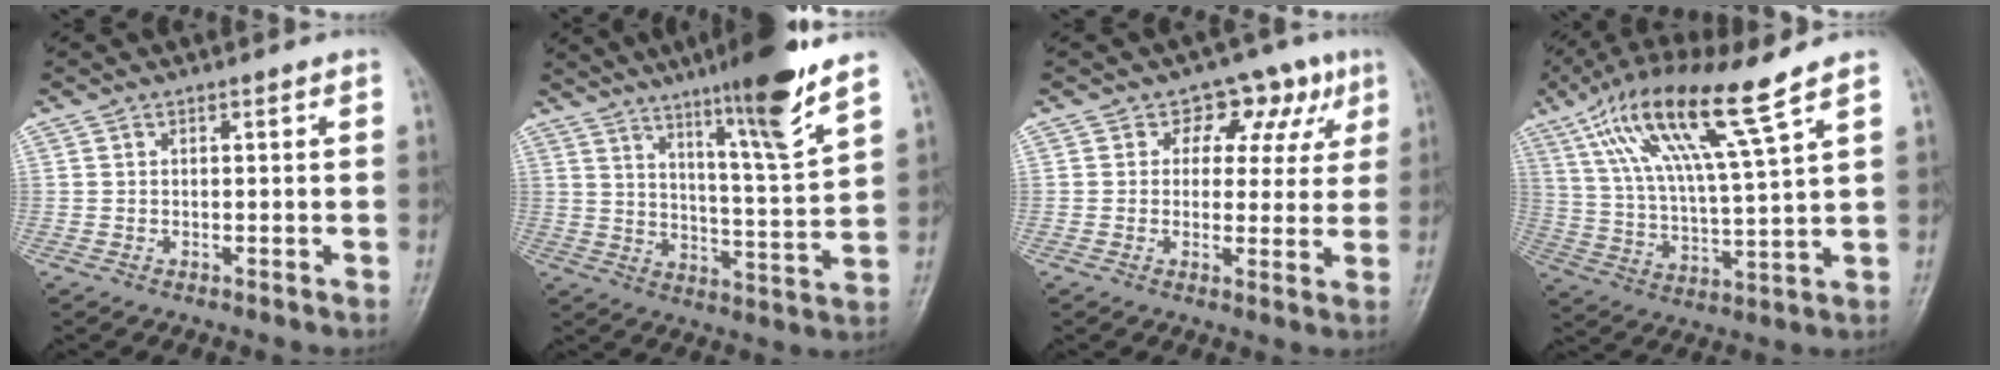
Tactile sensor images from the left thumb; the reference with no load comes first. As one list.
[{"total": 15.2, "force": [10.0, 0.5, 11.5], "torque": [-0.173, -0.060, 0.159]}, {"total": 8.8, "force": [3.9, 6.5, 4.5], "torque": [0.000, -0.003, 0.044]}, {"total": 16.3, "force": [9.6, 1.3, 13.1], "torque": [-0.252, -0.028, 0.184]}]